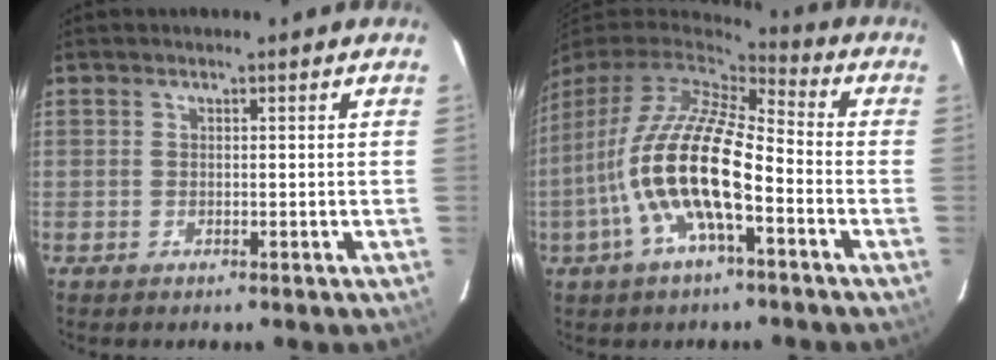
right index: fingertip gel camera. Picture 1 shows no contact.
{"total": 16.8, "force": [-5.7, 4.9, 15.0], "torque": [-0.288, -0.019, -0.110]}